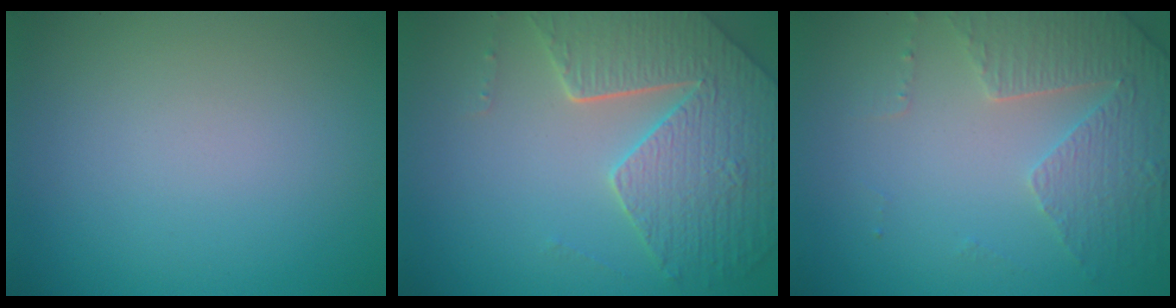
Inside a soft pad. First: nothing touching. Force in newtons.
{"total": 6.7, "press": 5.3, "slide": 4.0}
{"total": 4.7, "press": 3.4, "slide": 3.3}